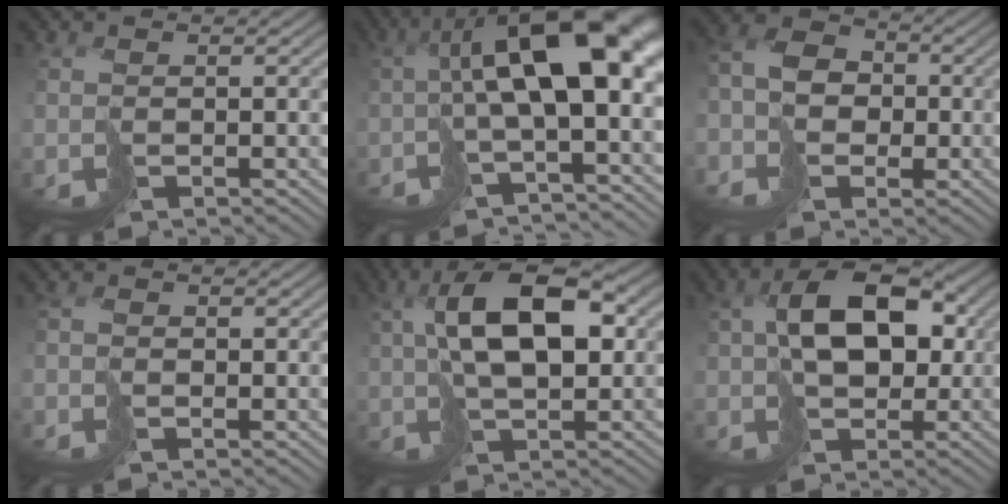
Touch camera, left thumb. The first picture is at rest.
{"total": 14.6, "force": [-0.5, 5.2, 13.7], "torque": [-0.222, 0.015, -0.005]}
{"total": 7.5, "force": [-2.3, 6.1, 3.7], "torque": [-0.080, -0.012, -0.048]}
{"total": 1.5, "force": [-1.0, 0.7, 0.8], "torque": [-0.018, -0.001, -0.022]}
{"total": 10.7, "force": [1.6, 4.8, 9.5], "torque": [-0.172, 0.011, 0.028]}
{"total": 9.3, "force": [0.4, 5.9, 7.1], "torque": [-0.125, 0.008, 0.005]}